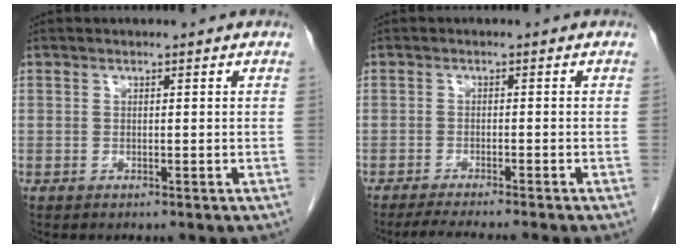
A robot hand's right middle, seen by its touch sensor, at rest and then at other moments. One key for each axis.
{"total": 5.7, "fx": -4.9, "fy": -0.8, "fz": 2.6, "tx": -0.038, "ty": -0.018, "tz": -0.079}